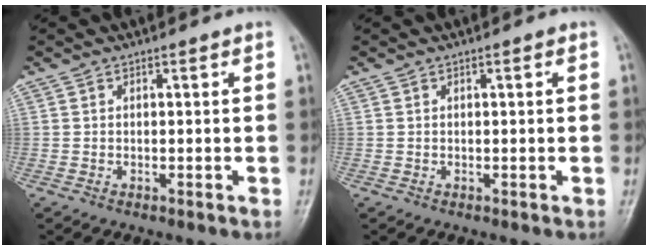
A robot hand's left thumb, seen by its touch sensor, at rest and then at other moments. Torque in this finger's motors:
{"motor_torque": [0.04, -0.05, 0.01, -0.23, 0.00]}